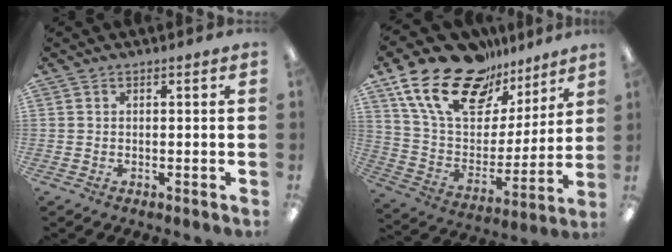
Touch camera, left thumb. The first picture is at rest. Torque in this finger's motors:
{"motor_torque": [0.77, 0.78, 1.45, -1.32, 0.26]}